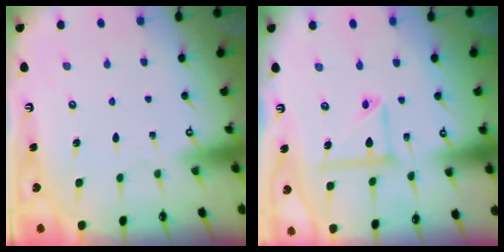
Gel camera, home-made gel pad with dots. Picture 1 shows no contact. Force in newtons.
{"total": 8.7, "press": 8.6, "slide": 0.6}